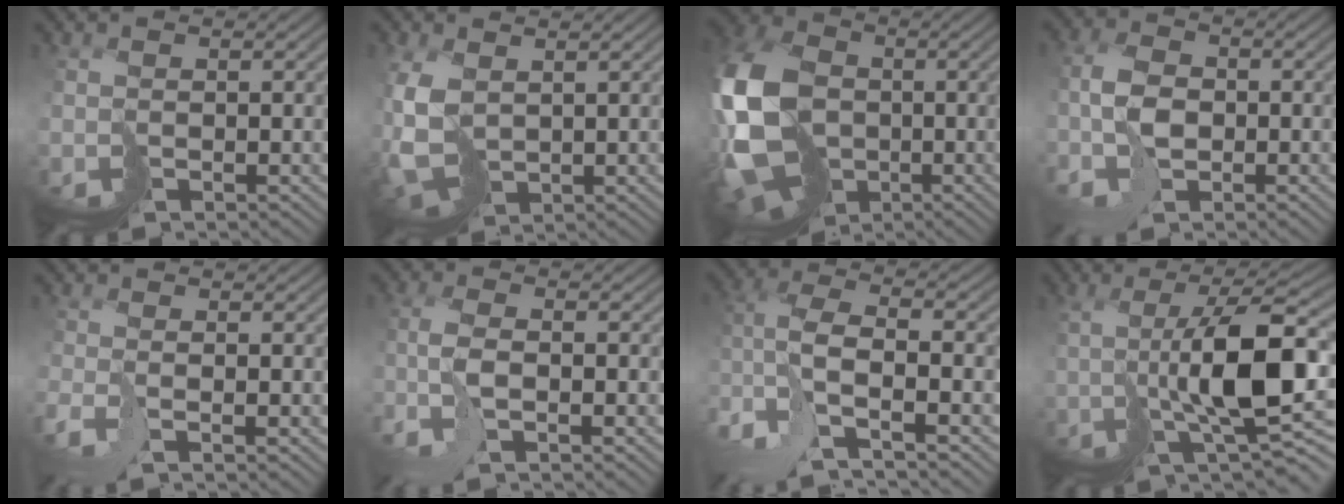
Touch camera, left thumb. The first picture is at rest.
{"total": 7.3, "force": [0.8, 4.7, 5.5], "torque": [-0.167, -0.011, 0.017]}
{"total": 17.9, "force": [-2.5, 13.0, 12.1], "torque": [-0.299, -0.012, -0.046]}
{"total": 4.7, "force": [-1.2, 3.0, 3.4], "torque": [-0.075, 0.004, -0.031]}
{"total": 2.6, "force": [-1.7, -0.1, 2.0], "torque": [-0.041, -0.003, -0.041]}
{"total": 3.9, "force": [-1.8, 0.6, 3.3], "torque": [-0.072, 0.005, -0.048]}
{"total": 10.2, "force": [-5.8, 2.6, 8.0], "torque": [-0.186, -0.003, -0.113]}
{"total": 10.4, "force": [0.5, 2.5, 10.1], "torque": [-0.161, -0.001, 0.019]}